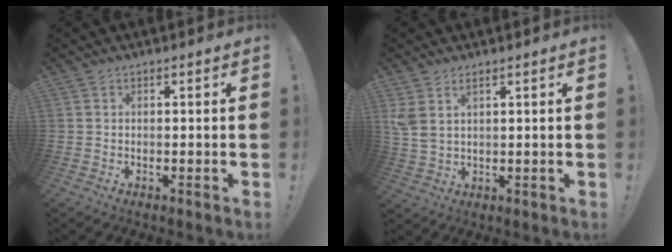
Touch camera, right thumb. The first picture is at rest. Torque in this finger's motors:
{"motor_torque": [0.55, 0.70, 0.51, 0.17, 0.02]}